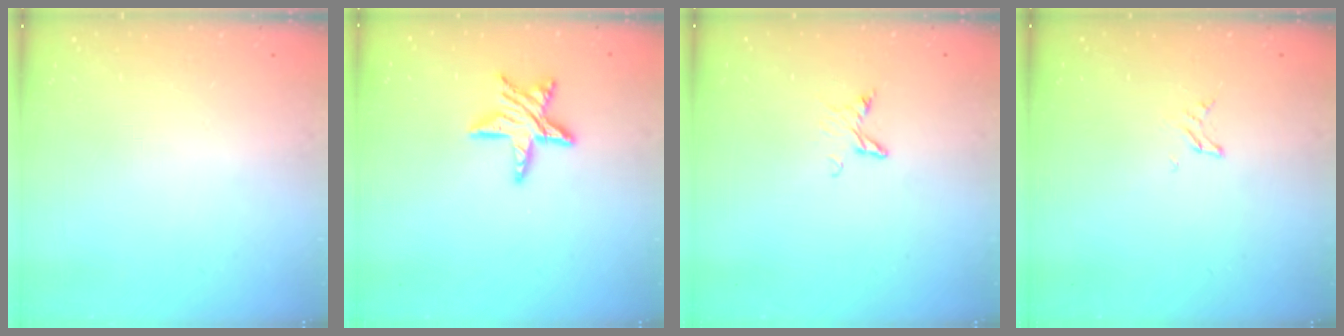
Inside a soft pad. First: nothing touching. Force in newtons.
{"total": 11.2, "press": 11.2, "slide": 1.0}
{"total": 3.2, "press": 3.2, "slide": 0.4}
{"total": 1.2, "press": 1.2, "slide": 0.1}